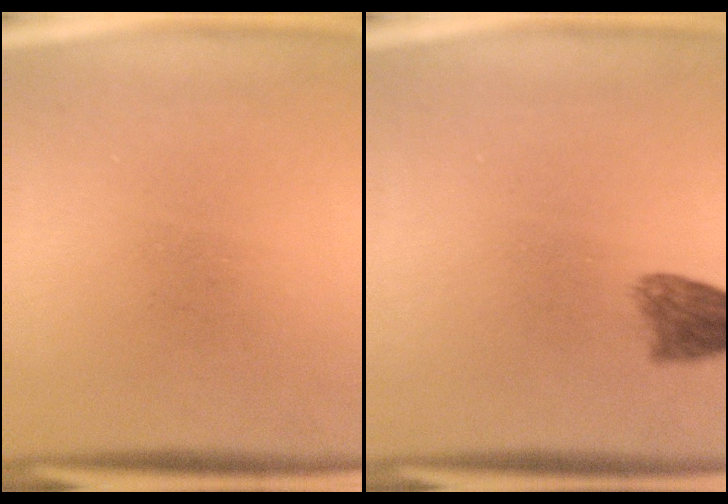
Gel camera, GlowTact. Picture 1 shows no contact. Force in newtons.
{"total": 4.1}